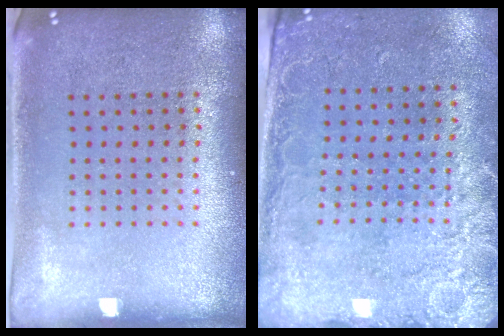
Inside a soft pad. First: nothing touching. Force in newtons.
{"total": 2.6, "press": 2.1, "slide": 1.4}